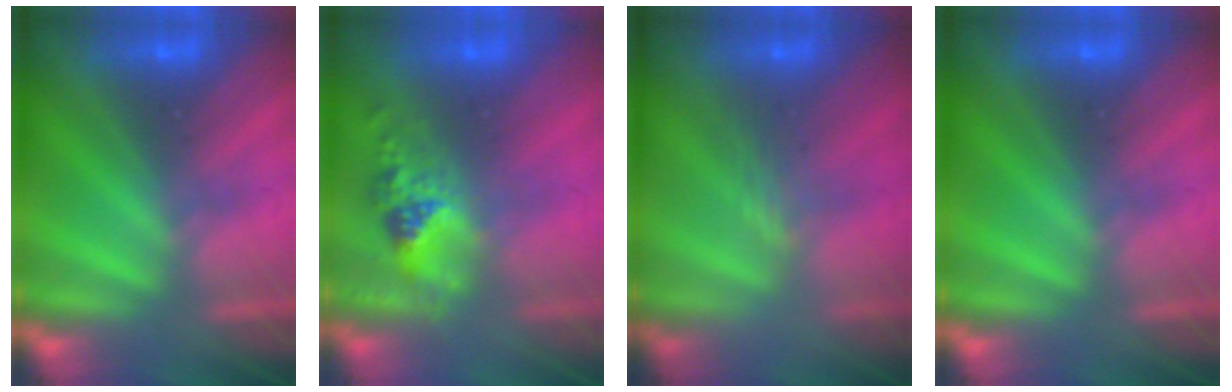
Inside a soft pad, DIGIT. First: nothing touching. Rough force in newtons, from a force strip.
{"total": 2.5}
{"total": 2.8}
{"total": 0.0}